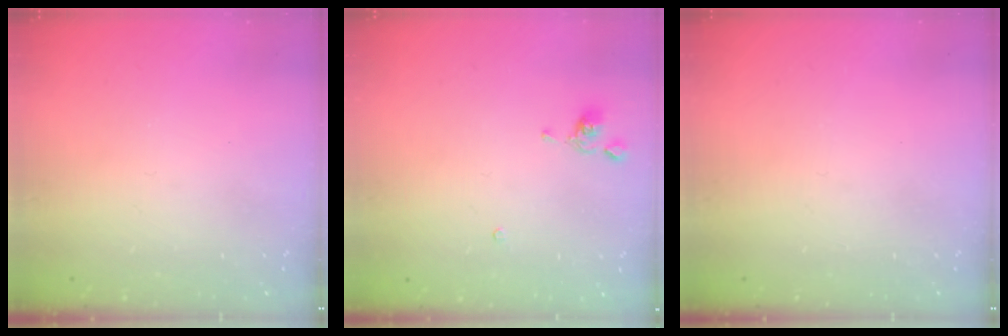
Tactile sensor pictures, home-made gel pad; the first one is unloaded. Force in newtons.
{"total": 0.7, "press": 0.6, "slide": 0.3}
{"total": 0.0}